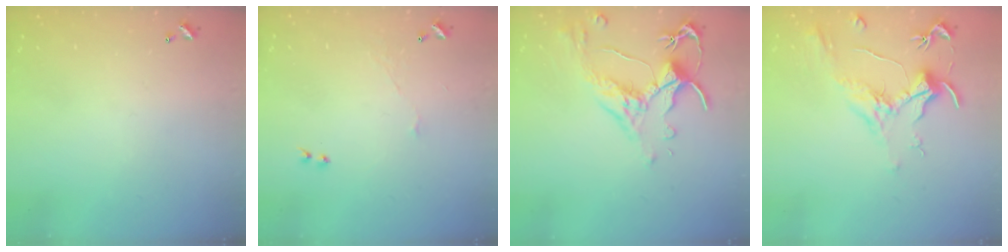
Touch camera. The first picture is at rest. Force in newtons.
{"total": 2.4, "press": 2.3, "slide": 0.6}
{"total": 2.5, "press": 2.2, "slide": 1.3}
{"total": 1.9, "press": 1.7, "slide": 0.9}